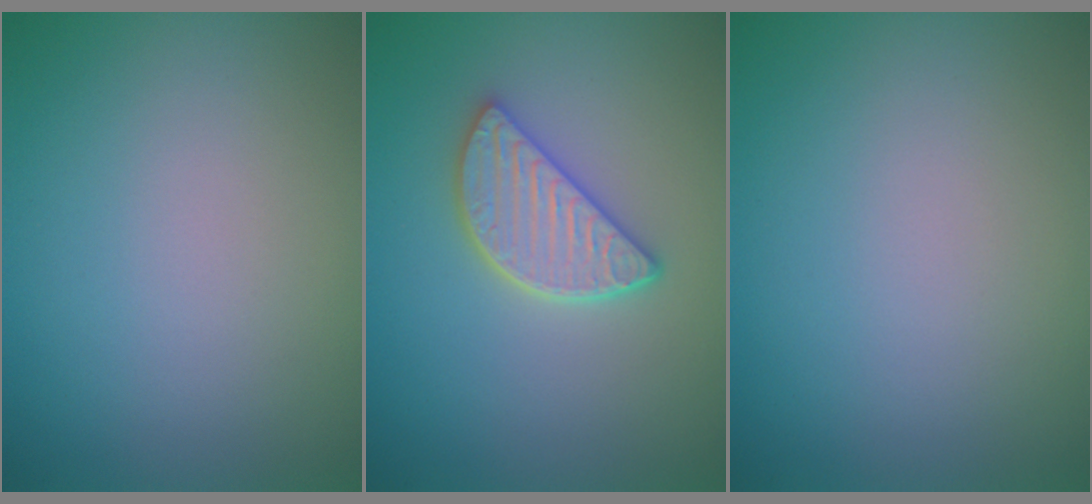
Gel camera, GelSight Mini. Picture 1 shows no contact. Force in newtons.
{"total": 4.1, "press": 3.4, "slide": 2.3}
{"total": 0.0}